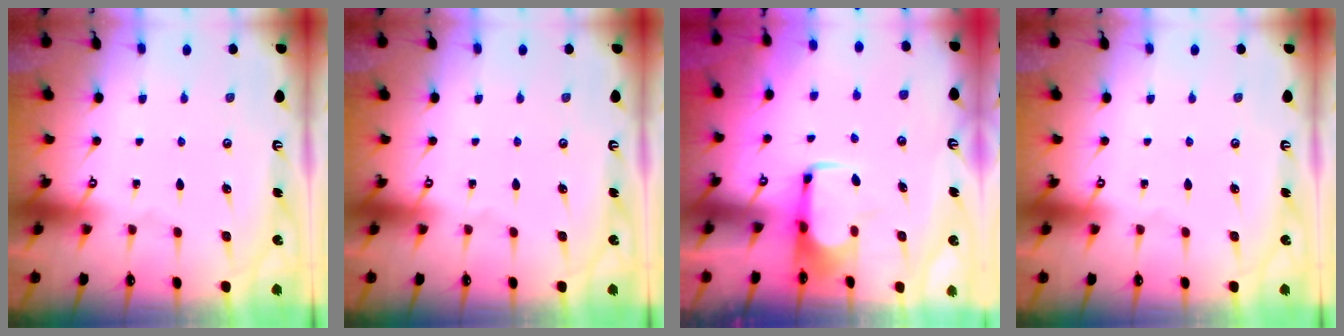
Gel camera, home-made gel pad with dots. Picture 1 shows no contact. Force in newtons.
{"total": 0.0}
{"total": 1.8, "press": 1.8, "slide": 0.4}
{"total": 0.0}